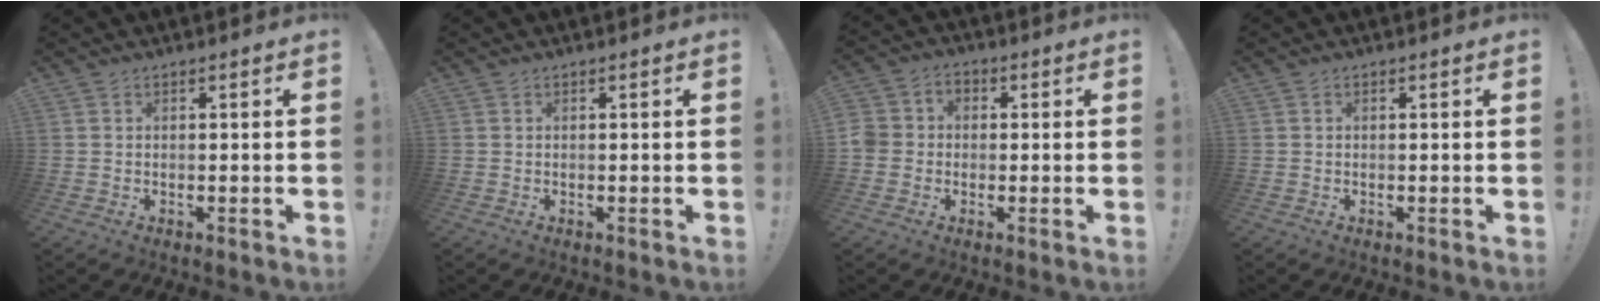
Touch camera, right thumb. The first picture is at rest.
{"total": 0.0}
{"total": 5.5, "force": [-1.4, 5.0, 2.0], "torque": [-0.044, 0.016, -0.028]}
{"total": 0.0}